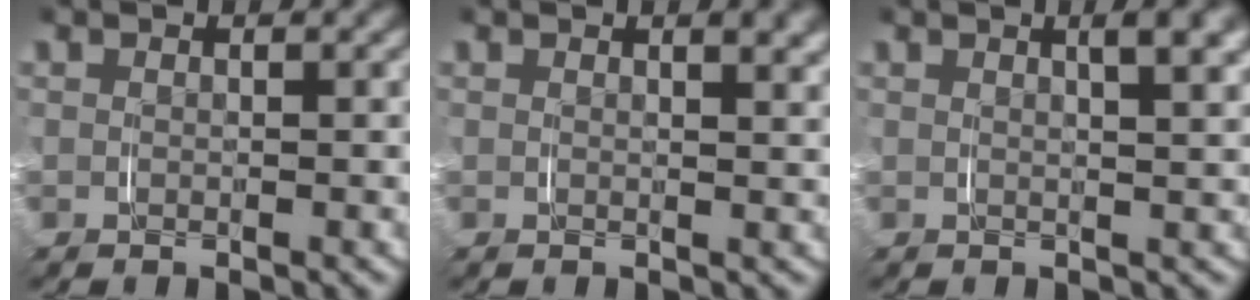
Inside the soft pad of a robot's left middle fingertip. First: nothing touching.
{"total": 1.4, "force": [1.1, -0.1, 0.9], "torque": [-0.004, -0.002, 0.015]}
{"total": 3.4, "force": [1.9, 0.5, 2.8], "torque": [-0.034, 0.009, 0.028]}